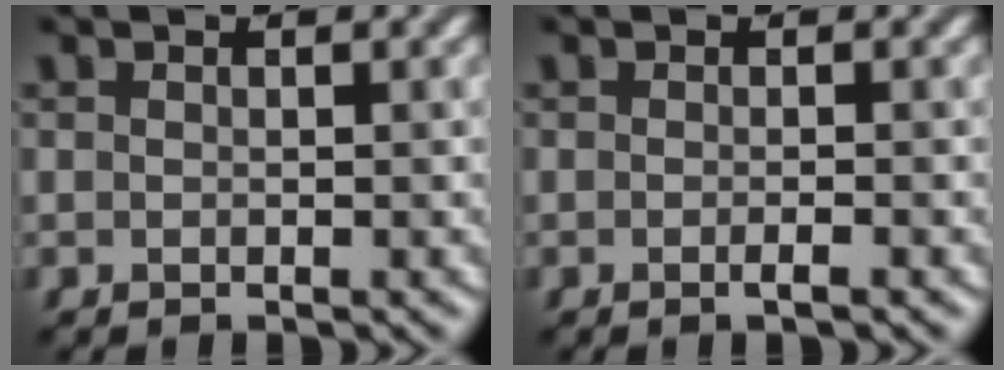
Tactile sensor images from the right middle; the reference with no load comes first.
{"total": 1.1, "force": [-0.4, 0.2, 1.0], "torque": [-0.011, -0.002, -0.010]}